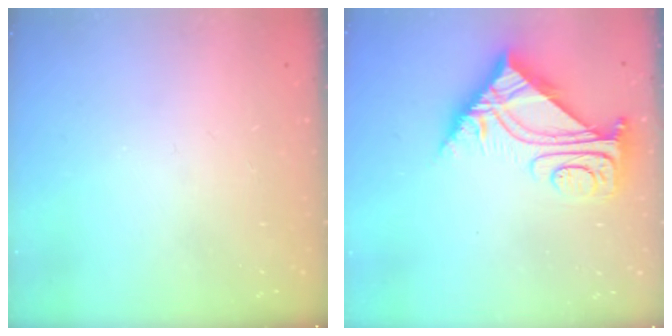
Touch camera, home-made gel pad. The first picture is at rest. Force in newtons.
{"total": 7.5, "press": 7.4, "slide": 0.8}